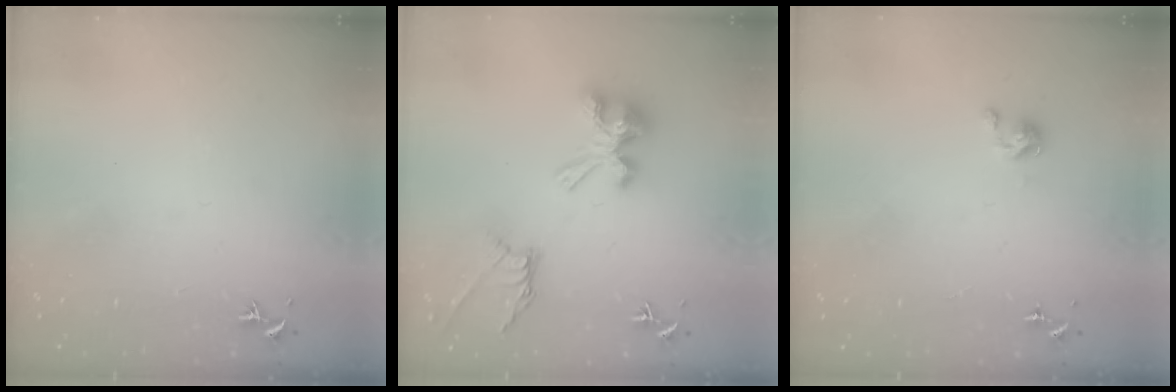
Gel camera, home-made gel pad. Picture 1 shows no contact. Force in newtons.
{"total": 9.5, "press": 9.5, "slide": 0.2}
{"total": 2.7, "press": 2.7, "slide": 0.3}